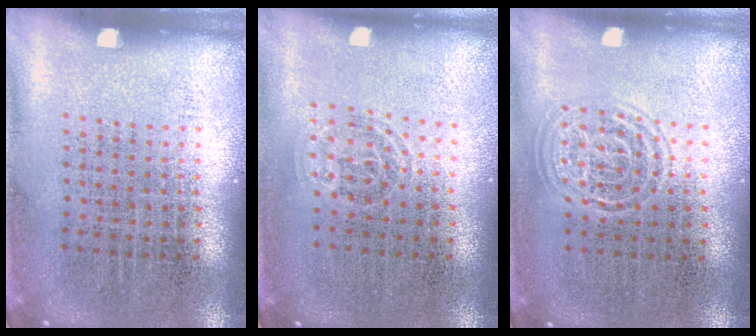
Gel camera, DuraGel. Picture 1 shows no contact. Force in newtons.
{"total": 0.9, "press": 0.7, "slide": 0.6}
{"total": 1.3, "press": 1.3, "slide": 0.1}